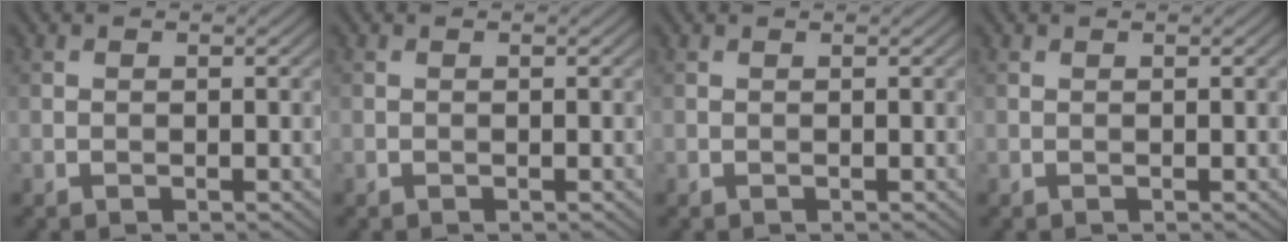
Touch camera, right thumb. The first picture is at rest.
{"total": 0.0}
{"total": 0.0}
{"total": 0.0}